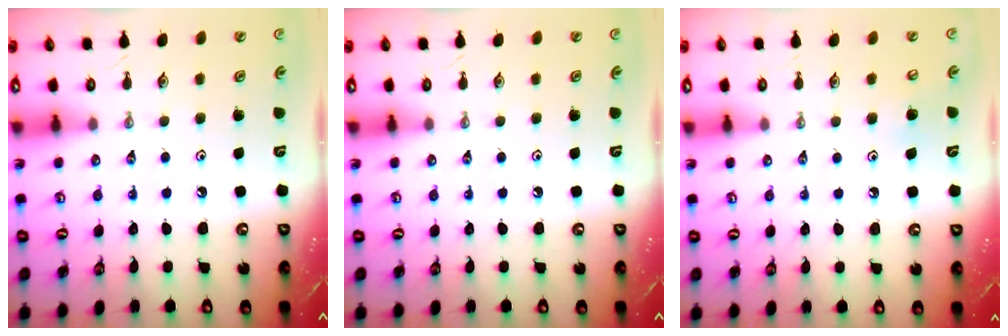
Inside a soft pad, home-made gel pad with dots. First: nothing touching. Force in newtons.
{"total": 0.0}
{"total": 4.4, "press": 4.4, "slide": 0.5}